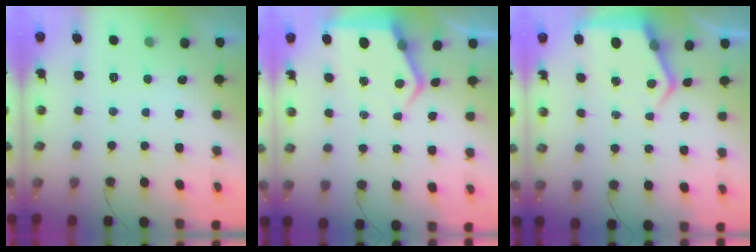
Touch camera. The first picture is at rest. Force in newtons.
{"total": 7.9, "press": 7.9, "slide": 0.9}
{"total": 7.9, "press": 7.9, "slide": 0.9}